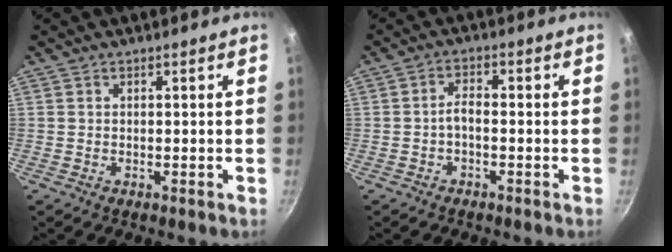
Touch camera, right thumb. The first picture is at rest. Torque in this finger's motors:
{"motor_torque": [-0.28, -0.34, 0.12, -0.07, 0.11]}